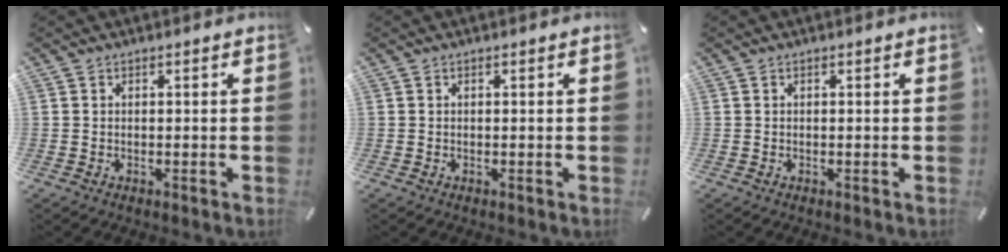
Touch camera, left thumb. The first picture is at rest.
{"total": 0.0}
{"total": 0.0}